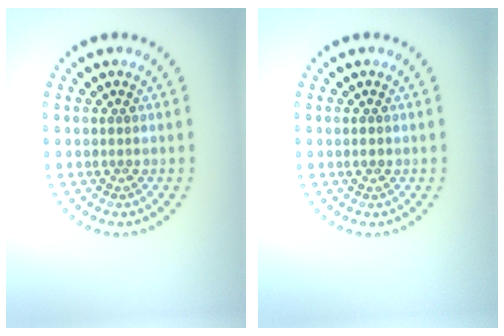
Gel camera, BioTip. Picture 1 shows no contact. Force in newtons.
{"total": 0.9, "press": 0.9, "slide": 0.2}